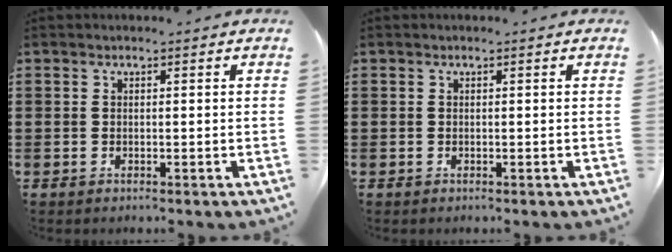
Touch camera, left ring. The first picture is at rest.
{"total": 0.0}